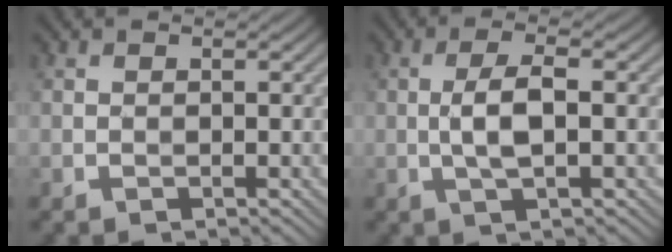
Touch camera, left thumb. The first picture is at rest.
{"total": 4.3, "force": [-0.3, 1.2, 4.1], "torque": [-0.086, 0.005, -0.009]}